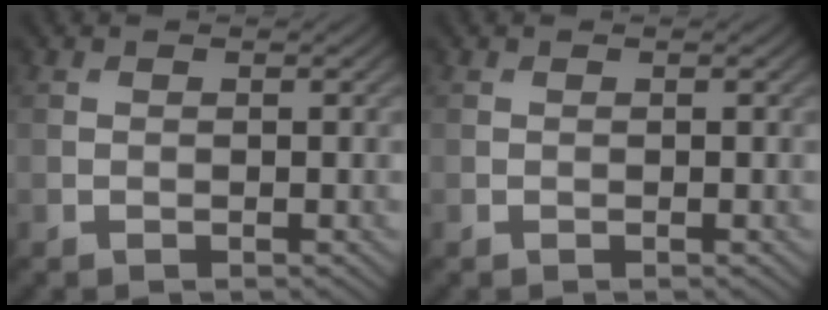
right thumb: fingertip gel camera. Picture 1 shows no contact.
{"total": 0.0}